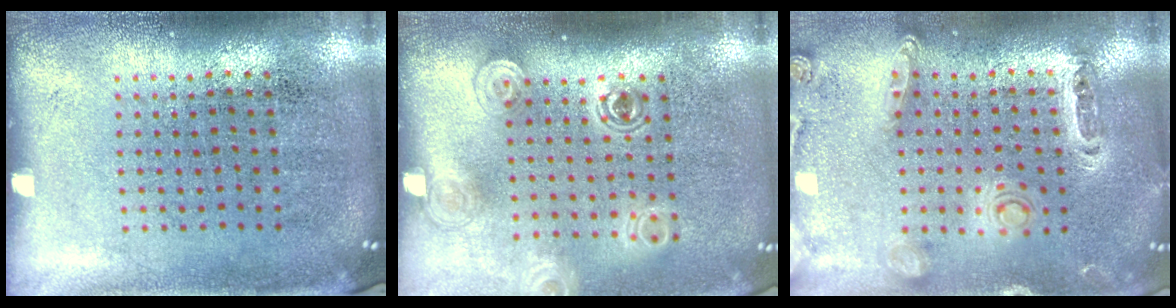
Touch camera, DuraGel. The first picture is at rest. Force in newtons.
{"total": 1.4, "press": 1.2, "slide": 0.7}
{"total": 1.0, "press": 1.0, "slide": 0.3}